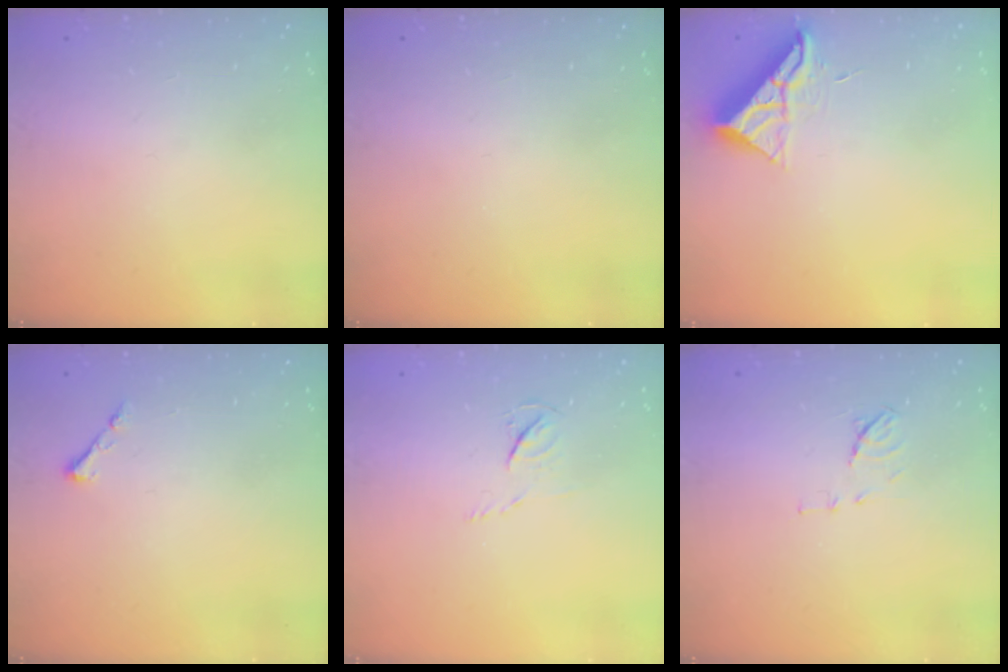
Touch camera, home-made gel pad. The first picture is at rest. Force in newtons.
{"total": 0.0}
{"total": 10.2, "press": 10.2, "slide": 0.5}
{"total": 3.3, "press": 3.3, "slide": 0.6}
{"total": 3.8, "press": 3.8, "slide": 0.5}
{"total": 6.9, "press": 6.9, "slide": 0.7}